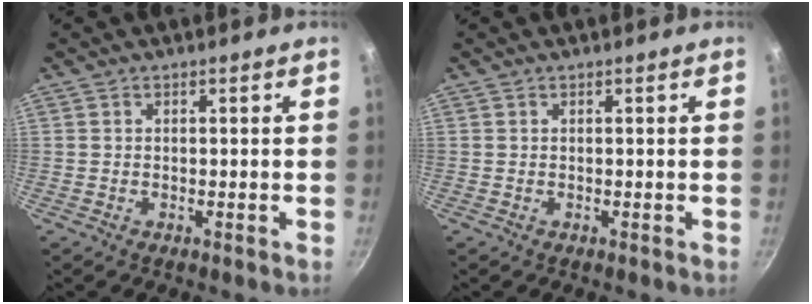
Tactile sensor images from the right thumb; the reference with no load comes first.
{"total": 0.0}